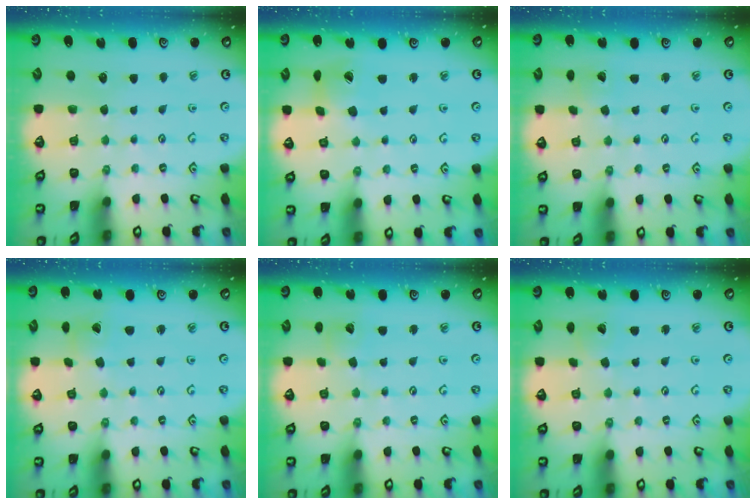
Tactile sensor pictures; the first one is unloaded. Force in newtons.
{"total": 4.8, "press": 4.8, "slide": 0.4}
{"total": 2.4, "press": 2.4, "slide": 0.2}
{"total": 2.8, "press": 2.8, "slide": 0.1}
{"total": 3.9, "press": 3.9, "slide": 0.2}
{"total": 2.6, "press": 2.6, "slide": 0.3}